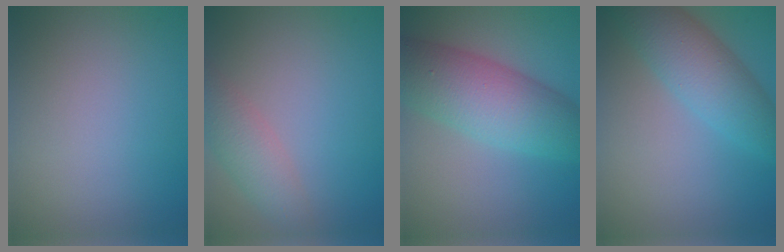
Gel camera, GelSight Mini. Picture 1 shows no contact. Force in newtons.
{"total": 3.3, "press": 3.3, "slide": 0.1}
{"total": 8.7, "press": 8.7, "slide": 0.2}
{"total": 5.8, "press": 5.8, "slide": 0.1}